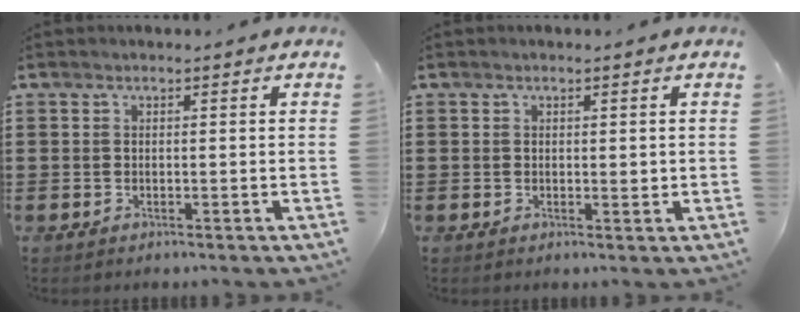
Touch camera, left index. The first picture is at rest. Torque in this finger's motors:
{"motor_torque": [0.07, 0.04, -0.01, 0.00]}